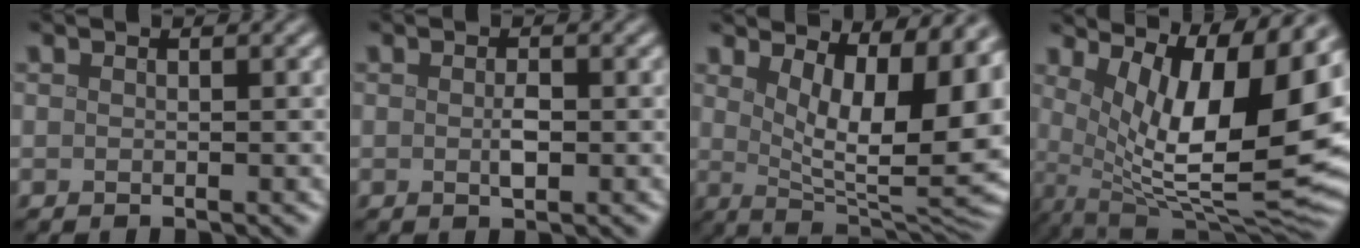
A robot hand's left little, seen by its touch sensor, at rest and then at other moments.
{"total": 1.5, "force": [-0.1, 0.6, 1.3], "torque": [-0.025, -0.002, -0.002]}
{"total": 12.5, "force": [4.1, 5.1, 10.7], "torque": [-0.112, 0.000, 0.066]}
{"total": 13.3, "force": [4.3, 4.4, 11.8], "torque": [-0.170, -0.012, 0.081]}